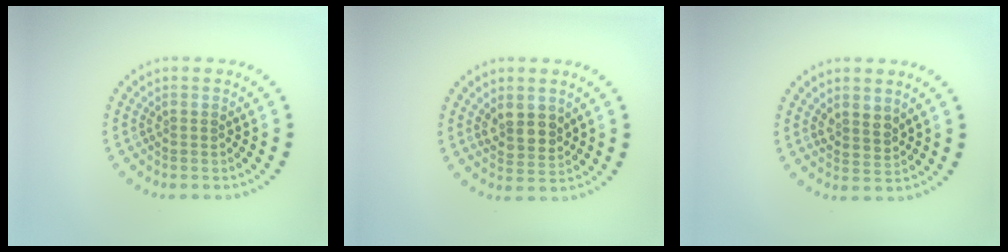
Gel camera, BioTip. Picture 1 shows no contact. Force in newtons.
{"total": 2.8, "press": 2.6, "slide": 1.1}
{"total": 1.9, "press": 1.6, "slide": 1.0}